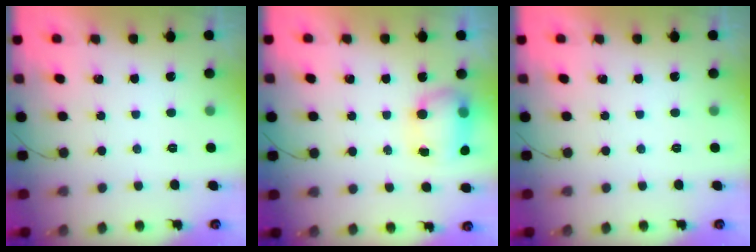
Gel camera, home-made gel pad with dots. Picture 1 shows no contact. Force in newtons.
{"total": 8.4, "press": 8.3, "slide": 1.0}
{"total": 0.0}